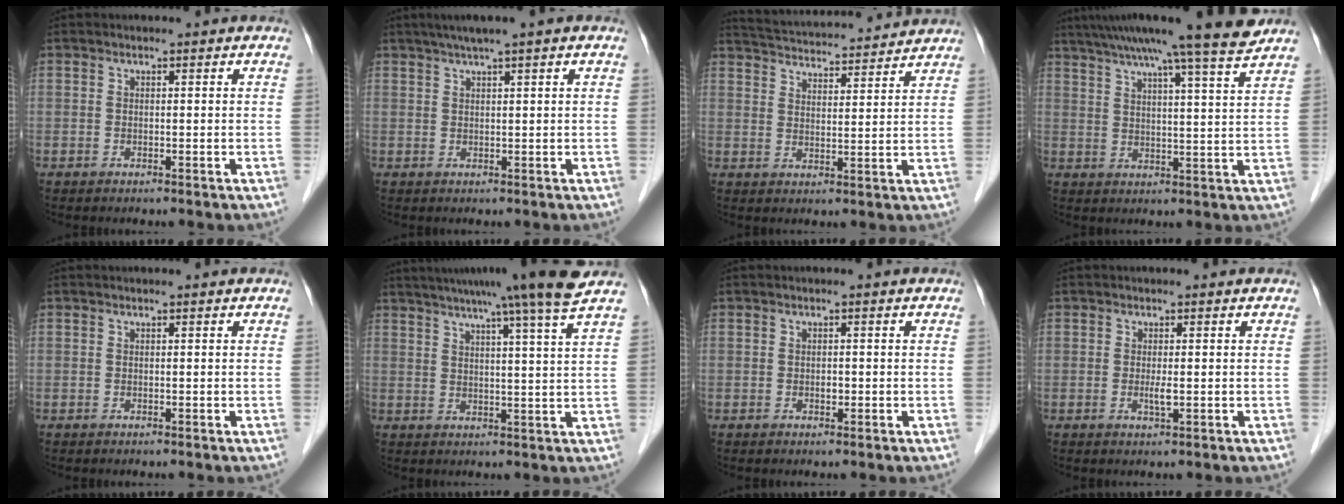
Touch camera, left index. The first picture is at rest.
{"total": 4.3, "force": [2.9, -0.5, 3.1], "torque": [-0.055, 0.019, 0.051]}
{"total": 16.6, "force": [15.7, 1.7, 4.9], "torque": [-0.089, 0.033, 0.229]}
{"total": 16.3, "force": [13.6, -1.3, 9.0], "torque": [-0.149, 0.006, 0.184]}
{"total": 0.0}
{"total": 14.6, "force": [11.7, -2.3, 8.3], "torque": [-0.132, -0.009, 0.145]}
{"total": 0.8, "force": [-0.3, 0.5, 0.5], "torque": [-0.009, -0.001, -0.005]}
{"total": 1.4, "force": [-0.3, 0.1, 1.4], "torque": [-0.028, -0.005, -0.003]}